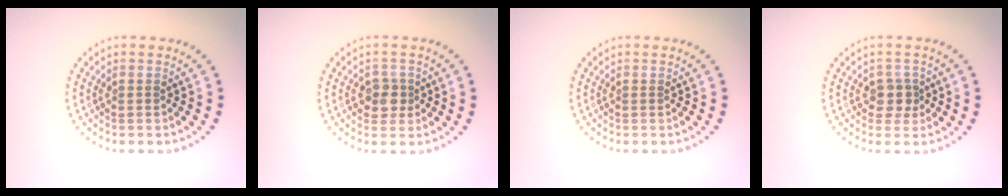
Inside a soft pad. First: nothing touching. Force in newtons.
{"total": 2.0, "press": 1.9, "slide": 0.7}
{"total": 0.0}
{"total": 1.9, "press": 1.6, "slide": 0.9}